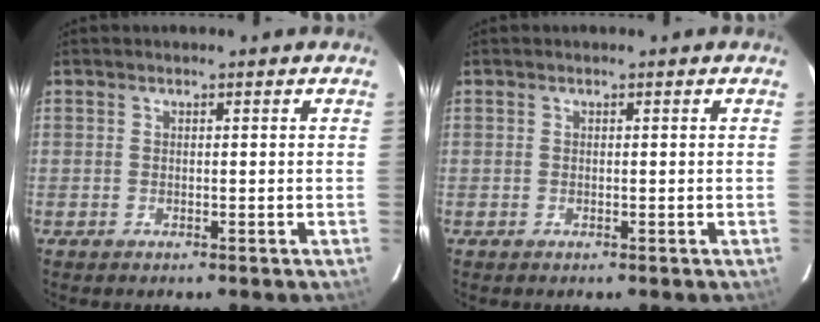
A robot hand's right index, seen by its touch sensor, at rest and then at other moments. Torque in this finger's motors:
{"motor_torque": [-0.01, 0.00, 0.03, 0.01]}